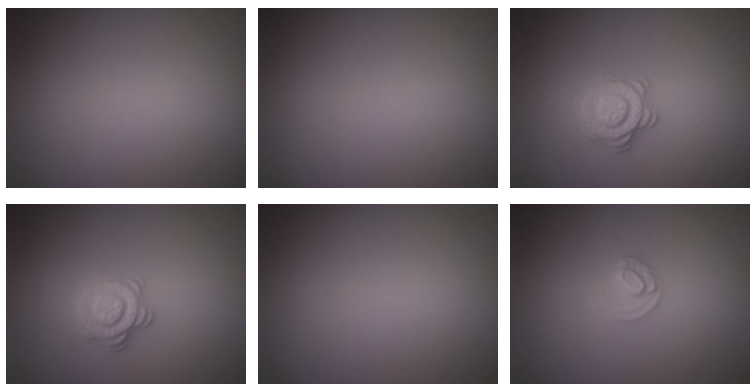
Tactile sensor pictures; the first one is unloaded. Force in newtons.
{"total": 0.0}
{"total": 2.8, "press": 2.5, "slide": 1.2}
{"total": 2.9, "press": 2.5, "slide": 1.6}
{"total": 0.0}
{"total": 1.5, "press": 1.5, "slide": 0.2}